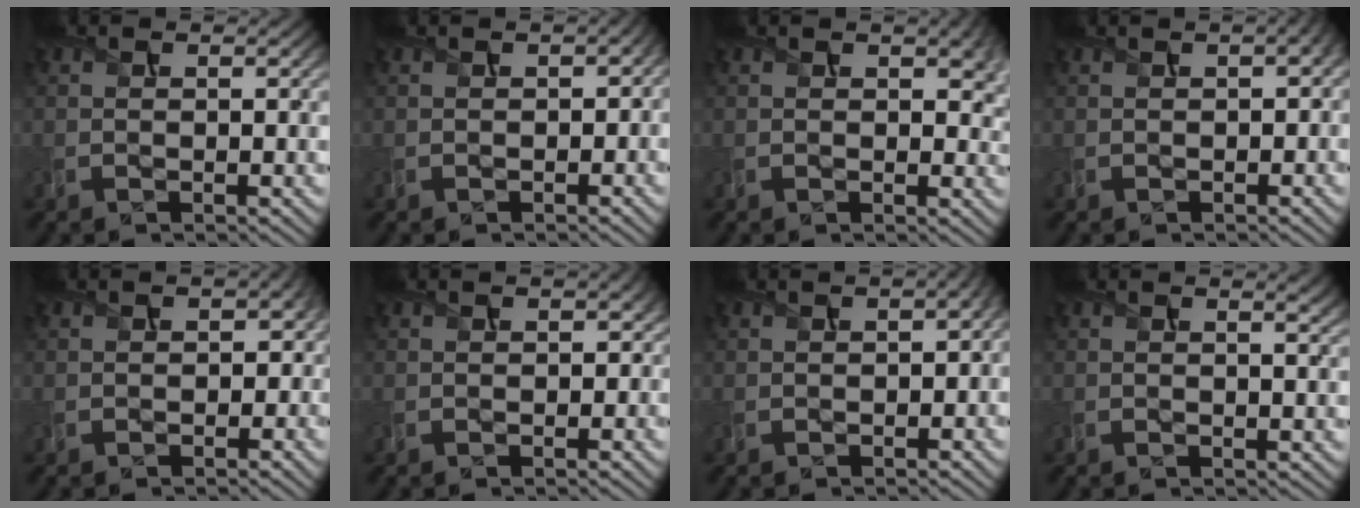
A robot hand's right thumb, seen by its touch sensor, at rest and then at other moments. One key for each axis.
{"total": 1.5, "fx": -0.3, "fy": 1.0, "fz": 1.0, "tx": -0.020, "ty": -0.003, "tz": 0.001}
{"total": 4.5, "fx": 1.4, "fy": 2.6, "fz": 3.4, "tx": -0.055, "ty": 0.001, "tz": 0.024}
{"total": 2.5, "fx": 0.6, "fy": 1.2, "fz": 2.2, "tx": -0.033, "ty": 0.005, "tz": 0.008}
{"total": 2.8, "fx": -0.3, "fy": 2.4, "fz": 1.4, "tx": -0.021, "ty": -0.011, "tz": -0.004}
{"total": 1.6, "fx": 0.1, "fy": 1.3, "fz": 1.0, "tx": -0.014, "ty": -0.003, "tz": 0.006}
{"total": 2.9, "fx": -0.2, "fy": 1.4, "fz": 2.5, "tx": -0.037, "ty": -0.004, "tz": 0.001}
{"total": 2.6, "fx": 1.4, "fy": 0.7, "fz": 2.0, "tx": -0.034, "ty": 0.006, "tz": 0.018}